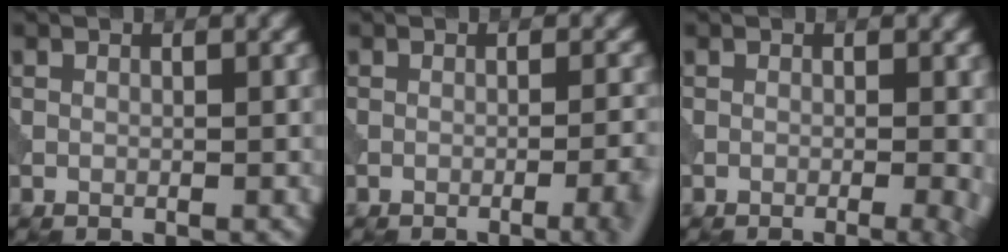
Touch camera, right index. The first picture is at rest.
{"total": 4.1, "force": [-1.8, 1.2, 3.5], "torque": [-0.032, 0.006, -0.024]}
{"total": 3.5, "force": [-0.9, 1.1, 3.2], "torque": [-0.031, 0.000, -0.011]}